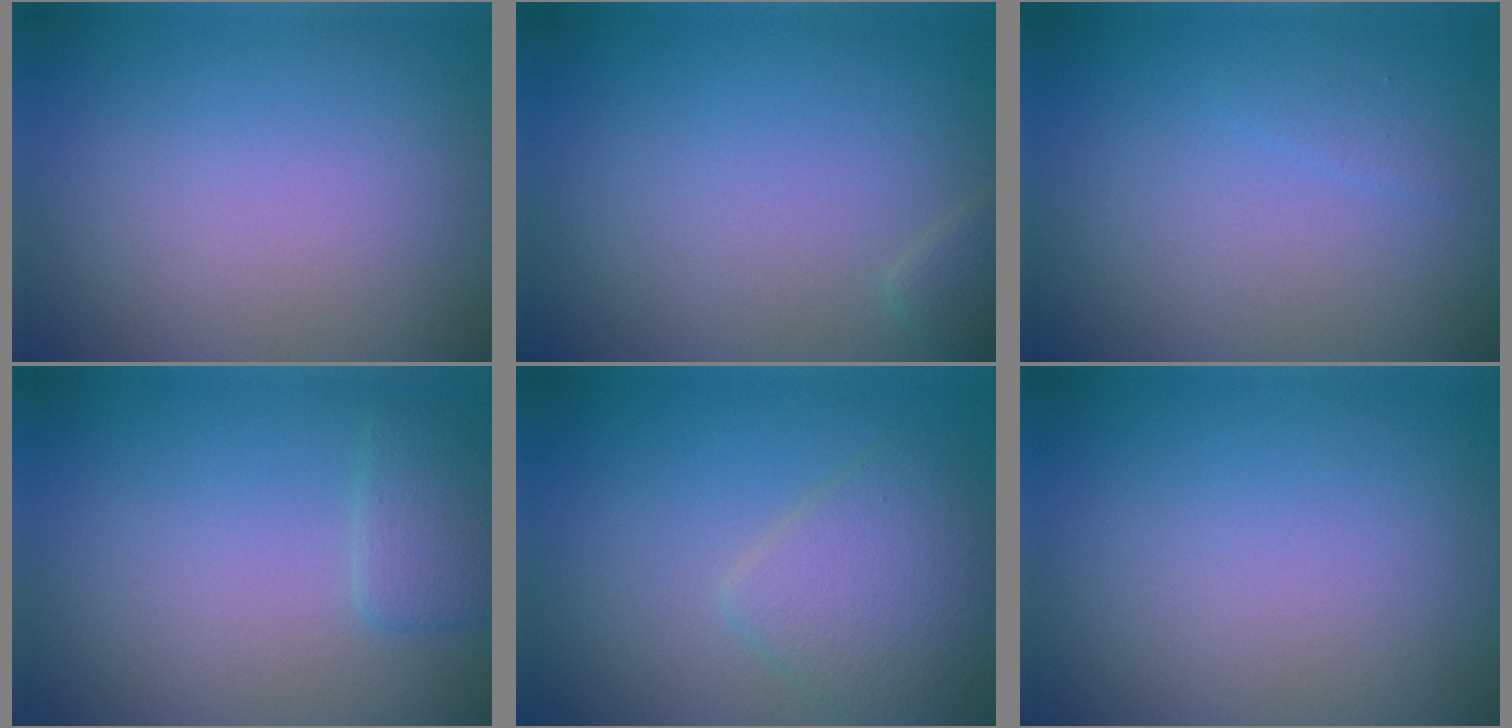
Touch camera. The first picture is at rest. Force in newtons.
{"total": 1.1, "press": 1.1, "slide": 0.1}
{"total": 0.6, "press": 0.6, "slide": 0.0}
{"total": 1.9, "press": 1.9, "slide": 0.1}
{"total": 3.8, "press": 3.8, "slide": 0.1}
{"total": 0.0}